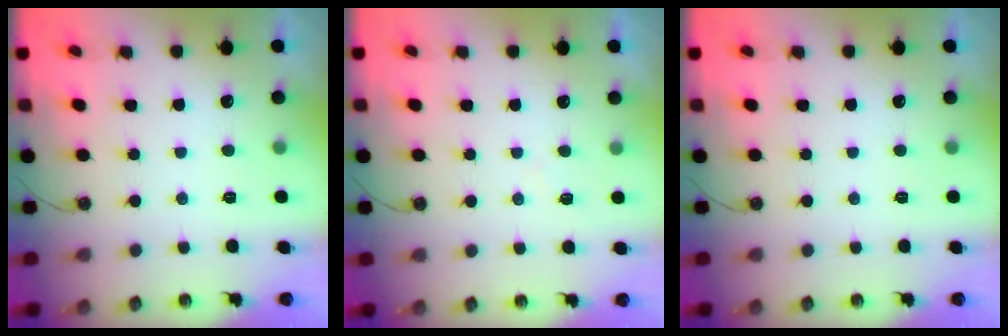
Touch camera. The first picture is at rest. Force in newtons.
{"total": 3.8, "press": 3.7, "slide": 0.4}
{"total": 0.0}